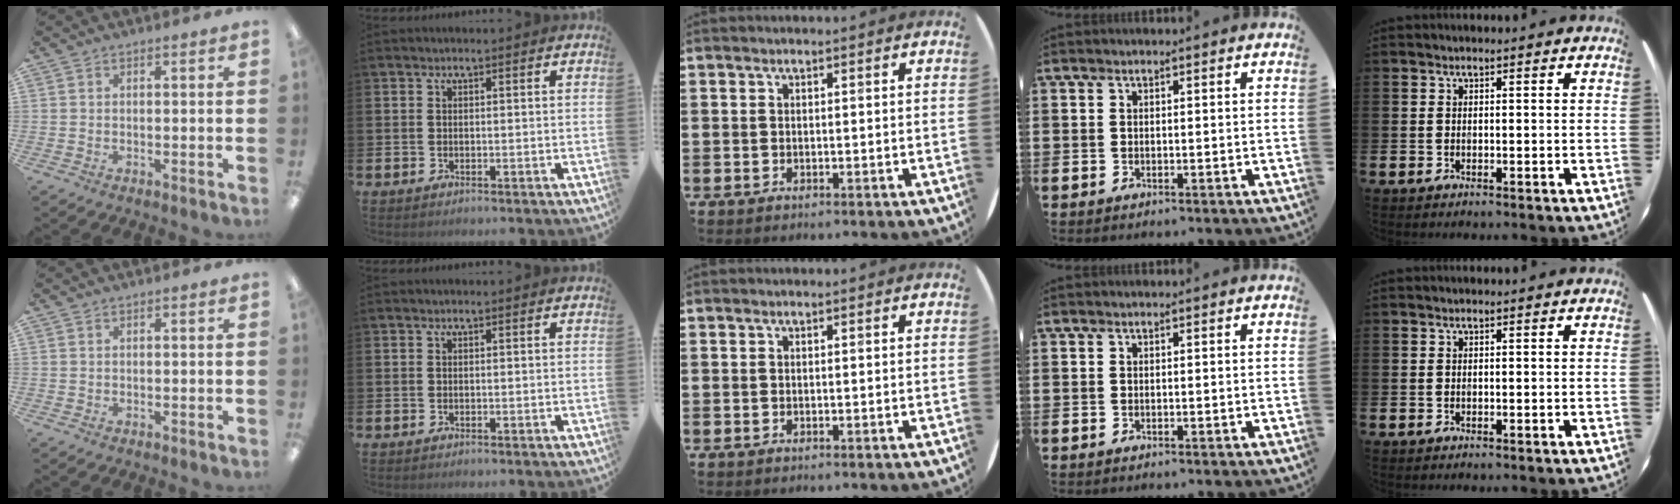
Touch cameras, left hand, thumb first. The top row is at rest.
{}